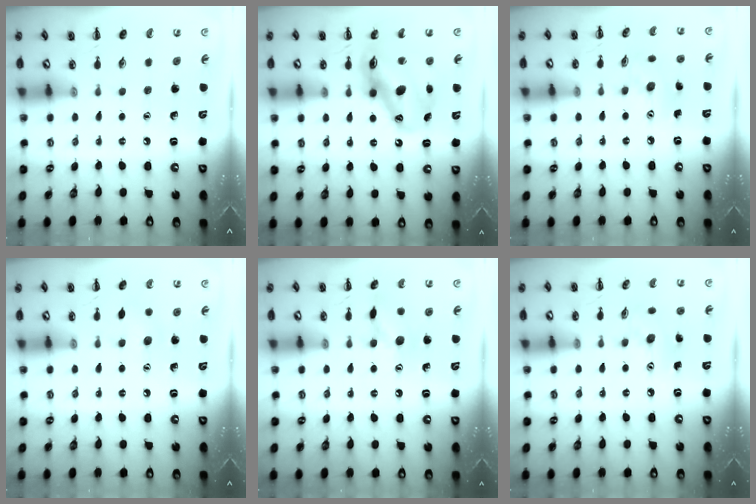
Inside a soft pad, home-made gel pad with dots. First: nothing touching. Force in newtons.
{"total": 14.2, "press": 13.6, "slide": 4.0}
{"total": 6.8, "press": 6.8, "slide": 0.3}
{"total": 6.7, "press": 6.4, "slide": 1.7}
{"total": 9.7, "press": 9.6, "slide": 0.7}
{"total": 6.8, "press": 6.8, "slide": 0.3}